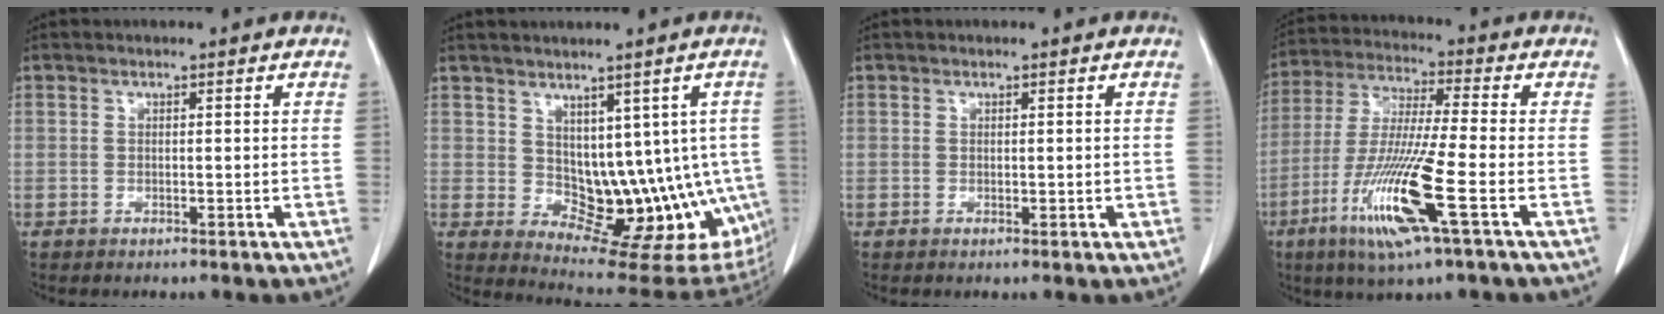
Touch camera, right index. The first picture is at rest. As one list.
[{"total": 13.2, "force": [0.5, 9.1, 9.6], "torque": [-0.092, 0.012, 0.030]}, {"total": 0.7, "force": [0.1, 0.5, 0.5], "torque": [-0.007, -0.001, 0.004]}, {"total": 14.5, "force": [-5.7, 0.0, 13.4], "torque": [-0.278, -0.026, -0.110]}]